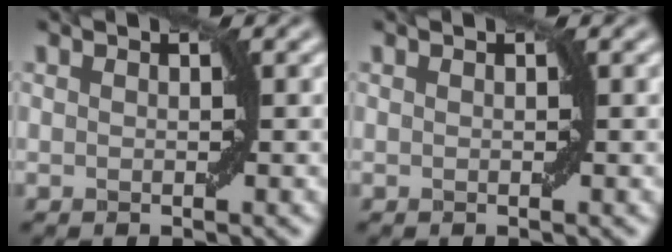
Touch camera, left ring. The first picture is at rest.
{"total": 0.0}